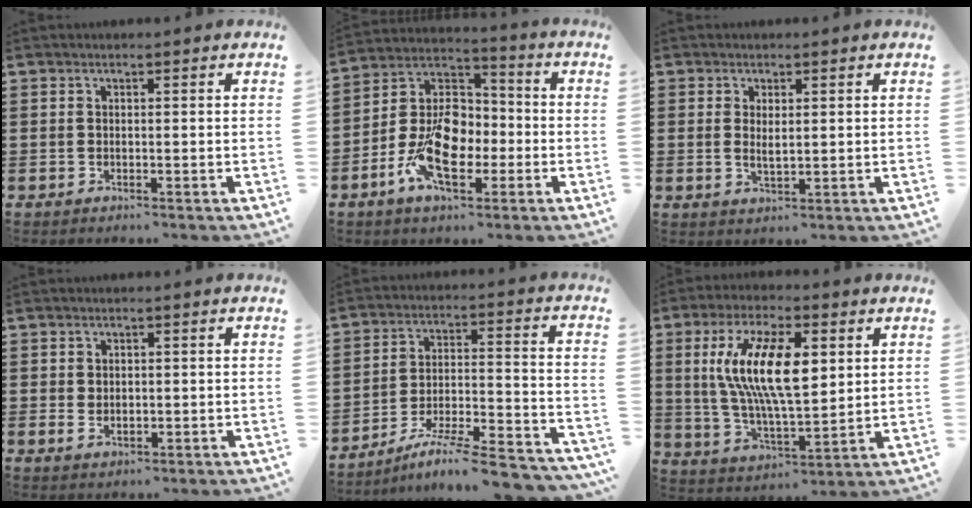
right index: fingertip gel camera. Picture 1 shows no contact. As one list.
[{"total": 11.6, "force": [-4.0, 7.3, 8.1], "torque": [-0.196, 0.004, -0.079]}, {"total": 2.1, "force": [0.5, 0.9, 1.9], "torque": [-0.038, 0.001, 0.009]}, {"total": 1.4, "force": [0.3, 1.2, 0.7], "torque": [-0.016, 0.007, 0.006]}, {"total": 8.2, "force": [-7.1, -0.1, 4.2], "torque": [-0.065, -0.002, -0.141]}, {"total": 13.5, "force": [3.4, 4.8, 12.1], "torque": [-0.250, 0.008, 0.057]}]